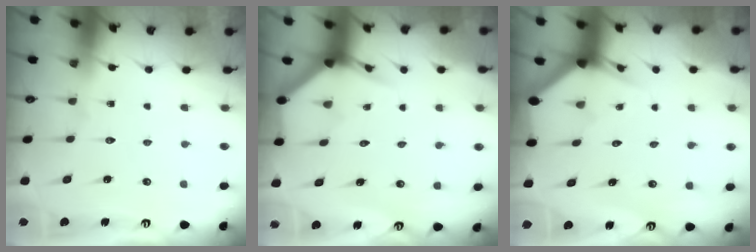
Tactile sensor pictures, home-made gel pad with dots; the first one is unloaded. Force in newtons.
{"total": 3.8, "press": 3.8, "slide": 0.2}
{"total": 2.8, "press": 2.8, "slide": 0.0}